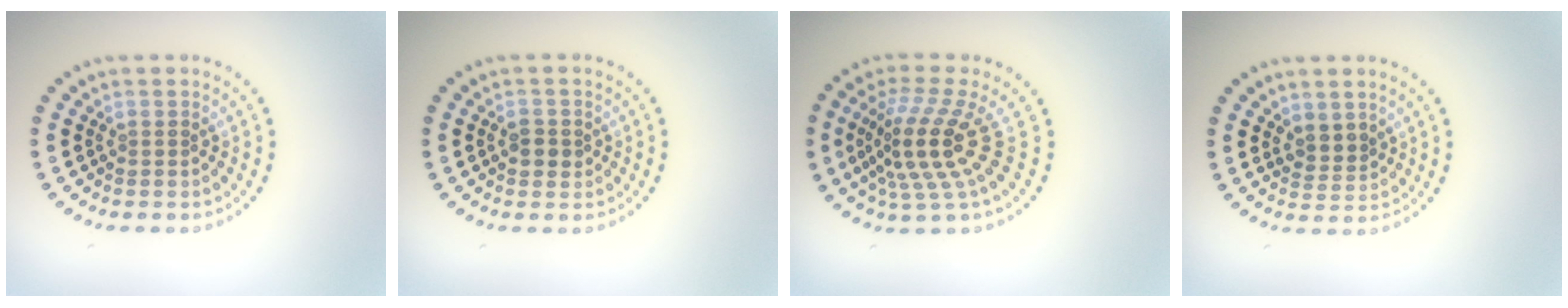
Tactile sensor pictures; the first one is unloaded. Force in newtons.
{"total": 1.6, "press": 1.6, "slide": 0.2}
{"total": 5.2, "press": 3.7, "slide": 3.7}
{"total": 1.9, "press": 1.4, "slide": 1.3}